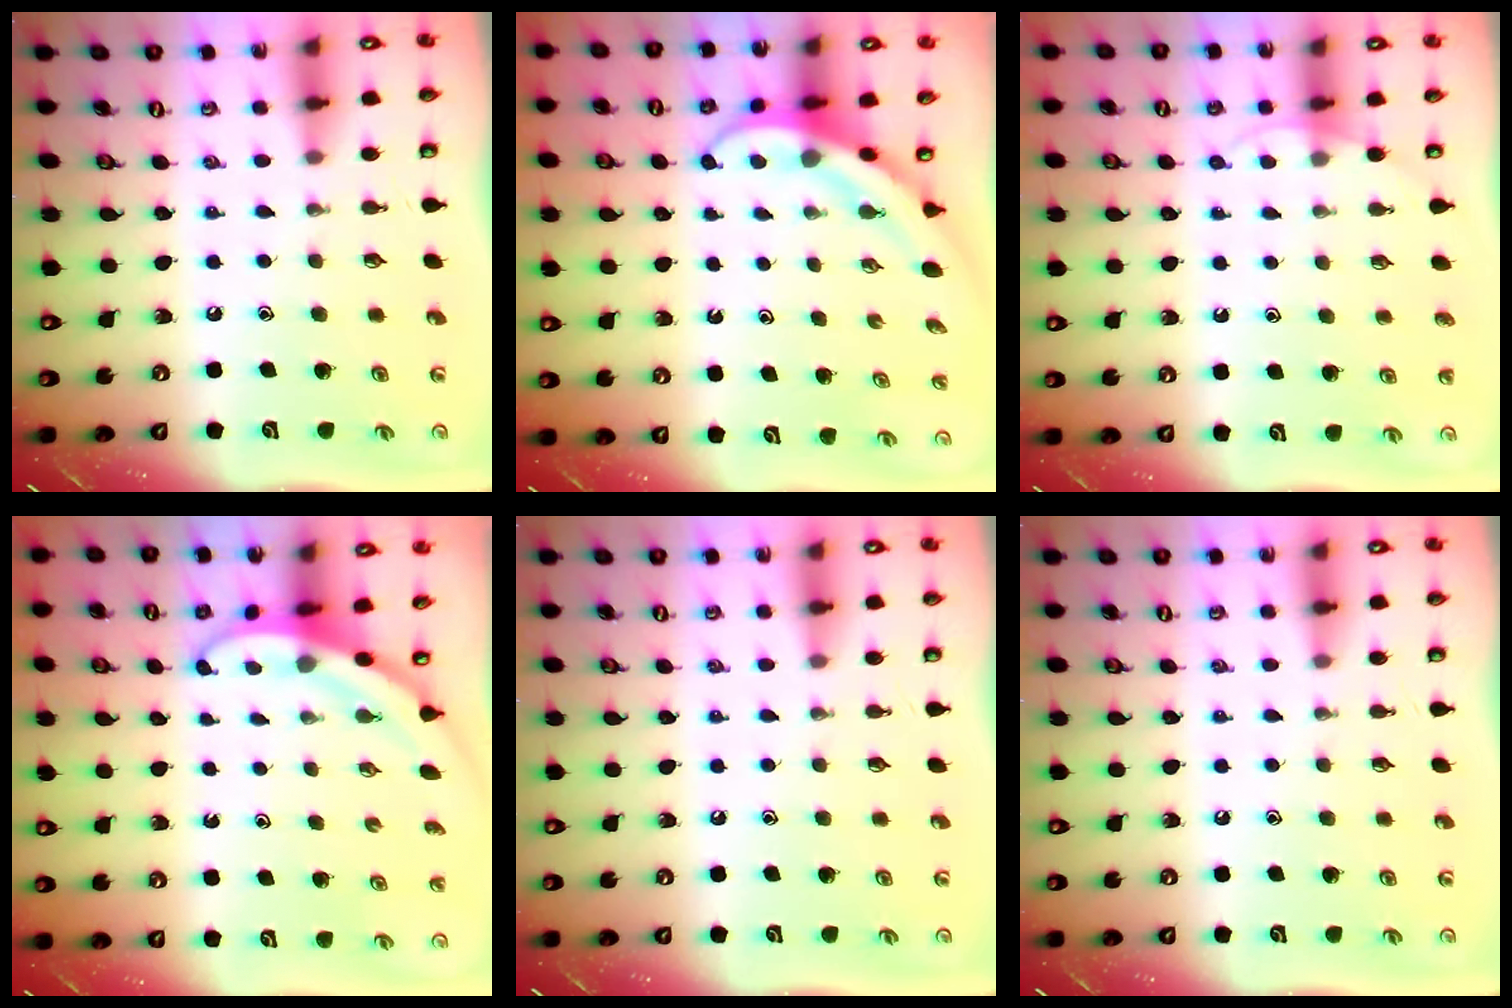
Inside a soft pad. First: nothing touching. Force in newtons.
{"total": 4.0, "press": 4.0, "slide": 0.4}
{"total": 4.7, "press": 4.7, "slide": 0.3}
{"total": 3.3, "press": 3.3, "slide": 0.2}
{"total": 0.0}
{"total": 0.0}